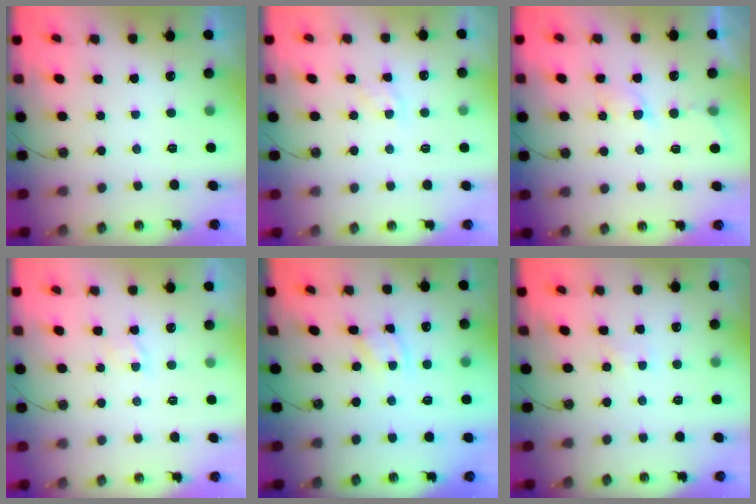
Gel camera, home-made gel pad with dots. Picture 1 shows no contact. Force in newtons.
{"total": 6.9, "press": 6.8, "slide": 0.7}
{"total": 3.6, "press": 3.5, "slide": 0.5}
{"total": 3.3, "press": 3.3, "slide": 0.4}
{"total": 2.5, "press": 2.4, "slide": 0.3}
{"total": 3.7, "press": 3.6, "slide": 0.5}